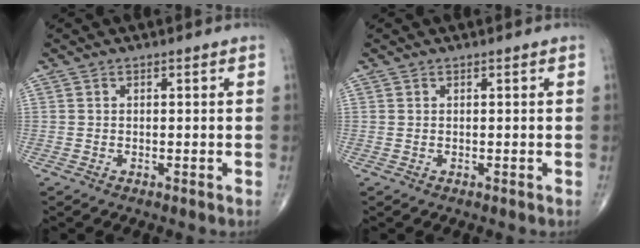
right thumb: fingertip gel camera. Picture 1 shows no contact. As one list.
[{"total": 0.0}]